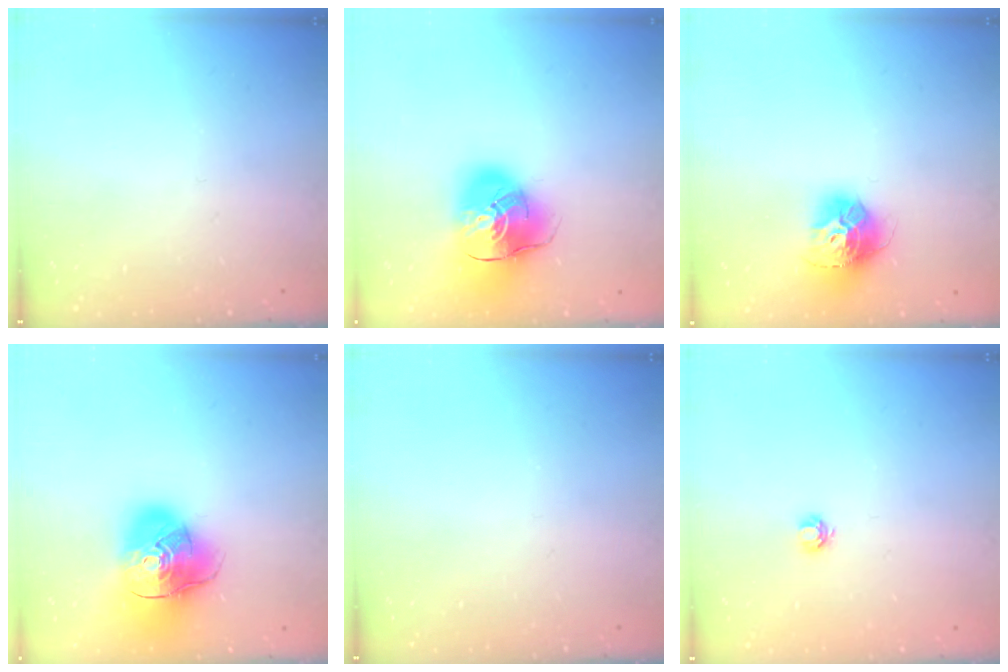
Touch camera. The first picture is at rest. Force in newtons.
{"total": 16.3, "press": 16.1, "slide": 2.8}
{"total": 13.6, "press": 13.5, "slide": 1.4}
{"total": 17.9, "press": 17.8, "slide": 2.3}
{"total": 0.0}
{"total": 3.7, "press": 3.7, "slide": 0.5}